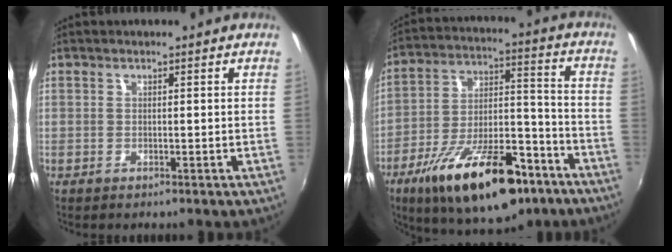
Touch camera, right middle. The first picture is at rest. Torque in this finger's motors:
{"motor_torque": [1.42, -0.71, 1.05, 0.21]}